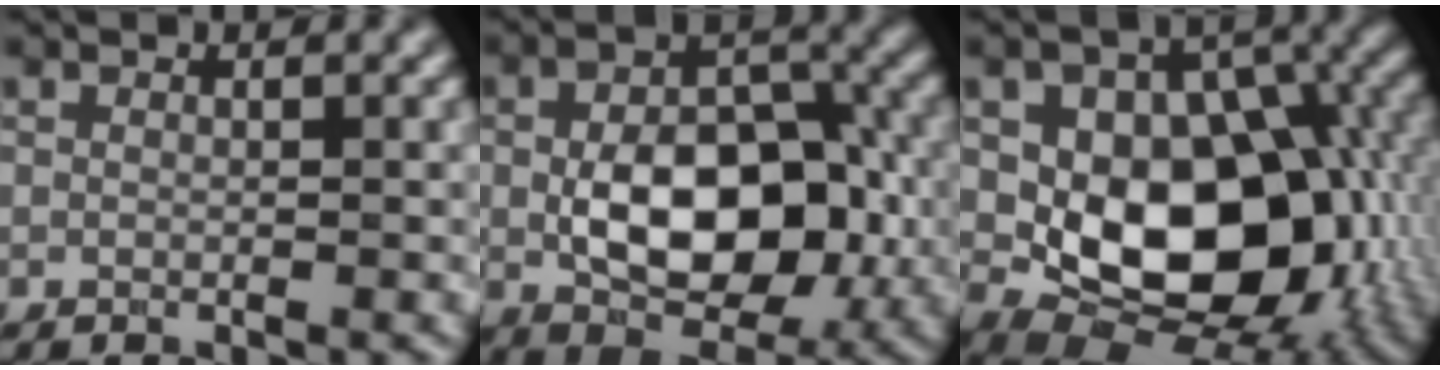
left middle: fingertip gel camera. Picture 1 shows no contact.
{"total": 9.5, "force": [-1.1, 5.9, 7.3], "torque": [-0.124, -0.002, -0.013]}
{"total": 11.9, "force": [-1.2, 7.8, 8.9], "torque": [-0.129, -0.003, -0.016]}